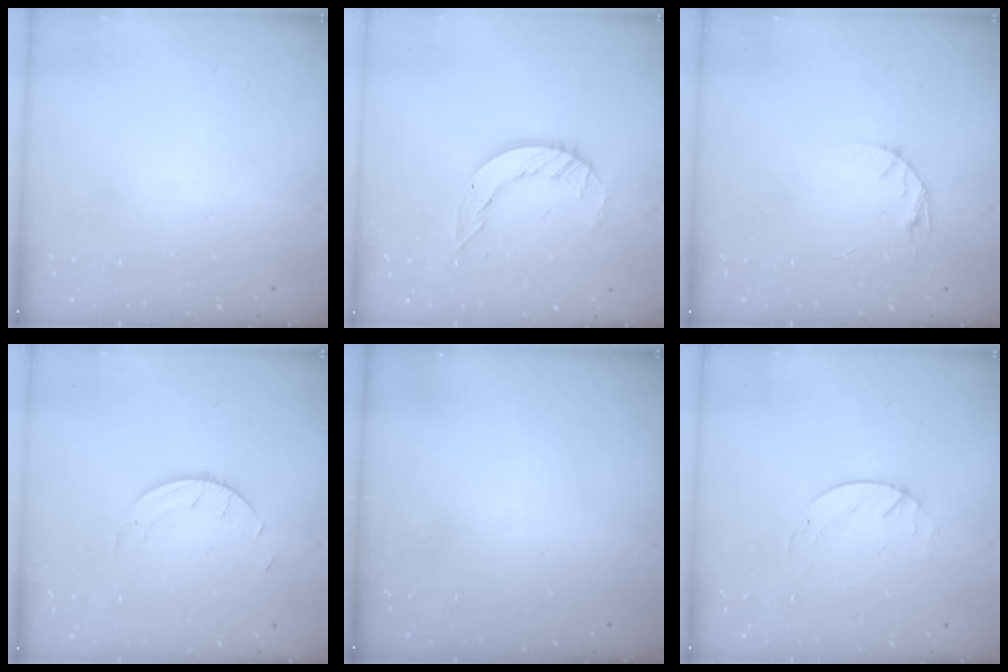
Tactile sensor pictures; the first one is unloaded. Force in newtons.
{"total": 8.3, "press": 8.3, "slide": 0.7}
{"total": 5.3, "press": 5.3, "slide": 0.6}
{"total": 2.5, "press": 2.5, "slide": 0.2}
{"total": 0.0}
{"total": 1.7, "press": 1.7, "slide": 0.2}